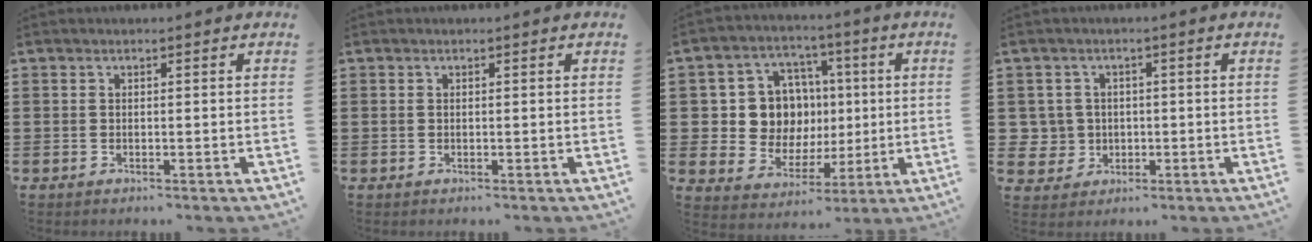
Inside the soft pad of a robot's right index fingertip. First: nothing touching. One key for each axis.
{"total": 0.0}
{"total": 10.7, "fx": 1.2, "fy": 9.6, "fz": 4.6, "tx": -0.103, "ty": 0.013, "tz": 0.032}
{"total": 3.7, "fx": -0.2, "fy": 3.6, "fz": 0.4, "tx": -0.028, "ty": 0.008, "tz": -0.005}